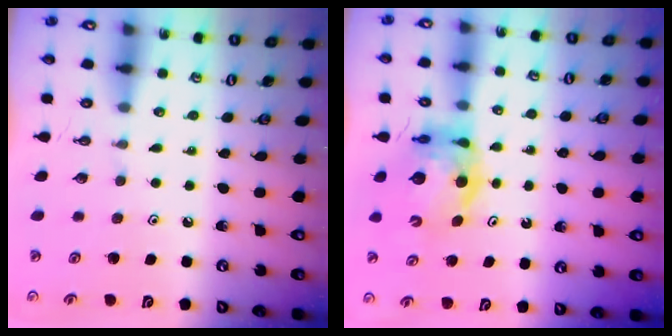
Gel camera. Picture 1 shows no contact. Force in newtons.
{"total": 9.7, "press": 9.7, "slide": 1.2}